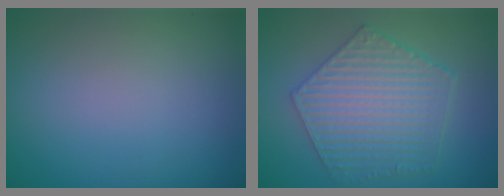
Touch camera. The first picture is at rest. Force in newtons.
{"total": 6.2, "press": 4.8, "slide": 4.0}